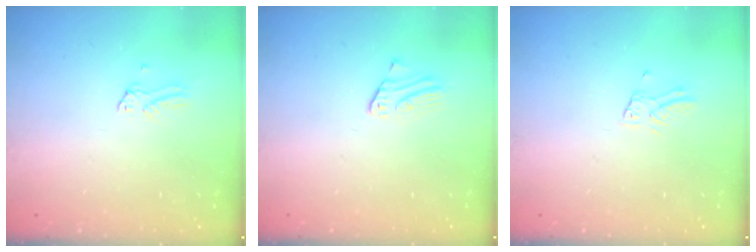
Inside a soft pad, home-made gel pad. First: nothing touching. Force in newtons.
{"total": 1.5, "press": 1.5, "slide": 0.1}
{"total": 2.4, "press": 2.4, "slide": 0.3}